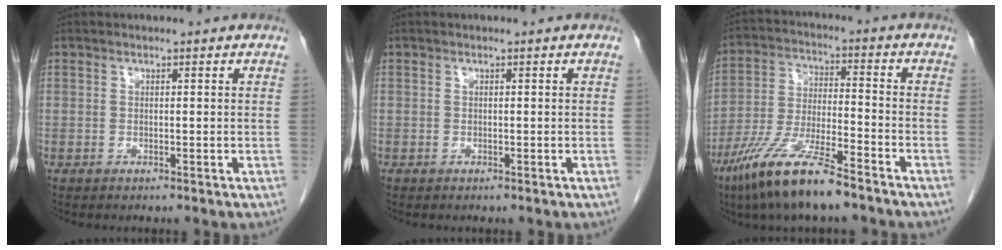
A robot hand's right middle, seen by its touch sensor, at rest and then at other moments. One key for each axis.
{"total": 0.0}
{"total": 13.0, "fx": -9.0, "fy": 1.4, "fz": 9.2, "tx": -0.193, "ty": -0.031, "tz": -0.169}